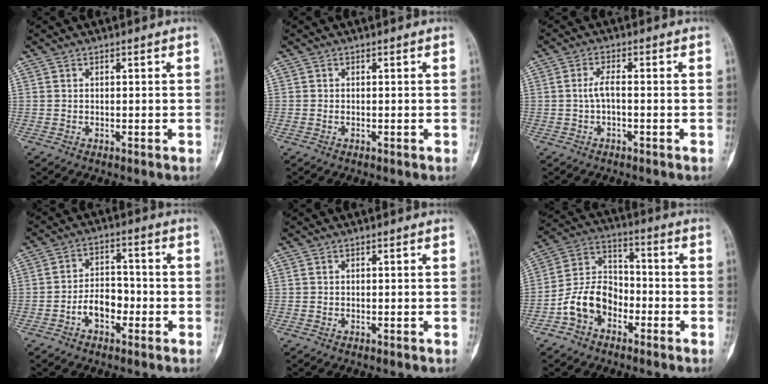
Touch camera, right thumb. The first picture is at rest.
{"total": 0.0}
{"total": 2.6, "force": [-0.4, 0.8, 2.5], "torque": [-0.053, 0.008, -0.009]}
{"total": 6.5, "force": [-2.5, 4.3, 4.3], "torque": [-0.051, 0.031, -0.051]}
{"total": 0.0}
{"total": 11.0, "force": [-4.8, 7.9, 6.0], "torque": [-0.097, 0.053, -0.098]}